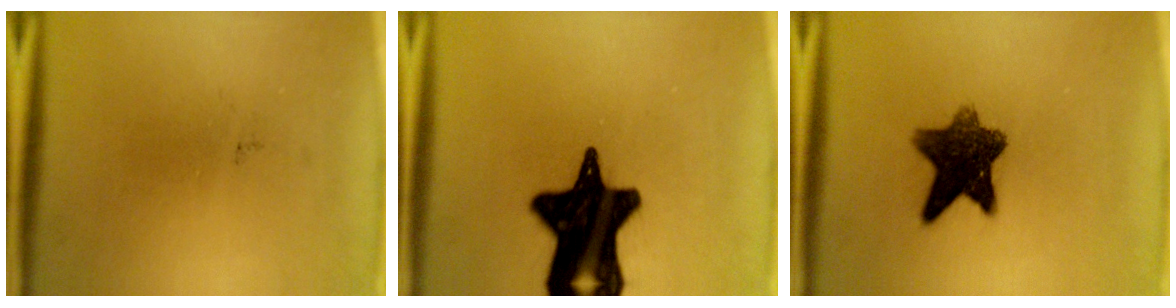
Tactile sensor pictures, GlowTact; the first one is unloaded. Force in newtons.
{"total": 18.9}
{"total": 9.2}